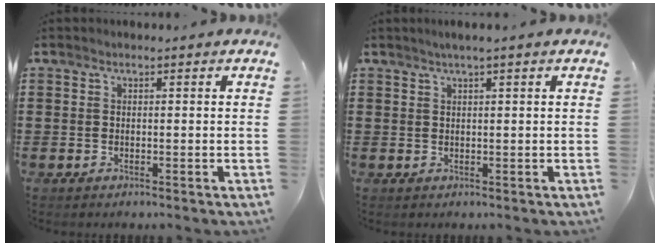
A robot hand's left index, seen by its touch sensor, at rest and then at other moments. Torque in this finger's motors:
{"motor_torque": [0.71, 0.20, 0.27, 0.06]}